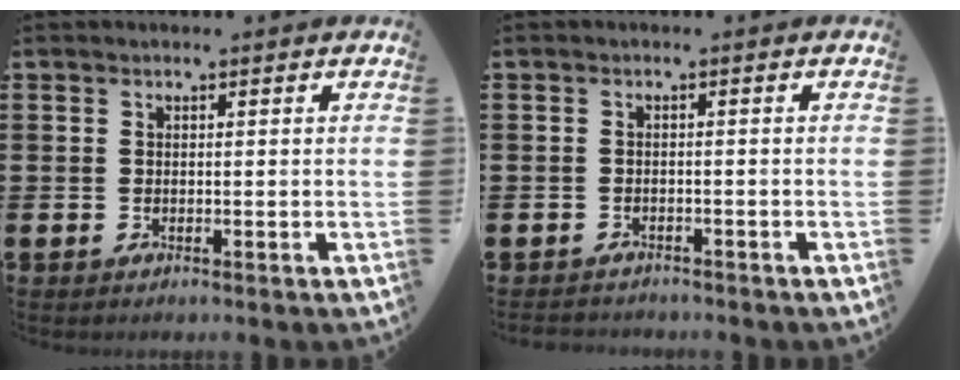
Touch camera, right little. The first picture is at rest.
{"total": 0.9, "force": [-0.9, 0.2, -0.1], "torque": [-0.002, 0.001, -0.019]}